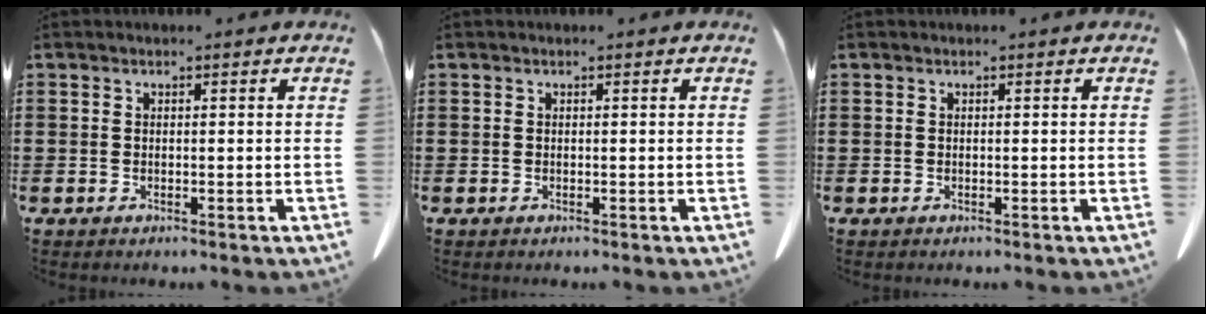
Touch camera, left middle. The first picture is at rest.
{"total": 0.0}
{"total": 0.0}